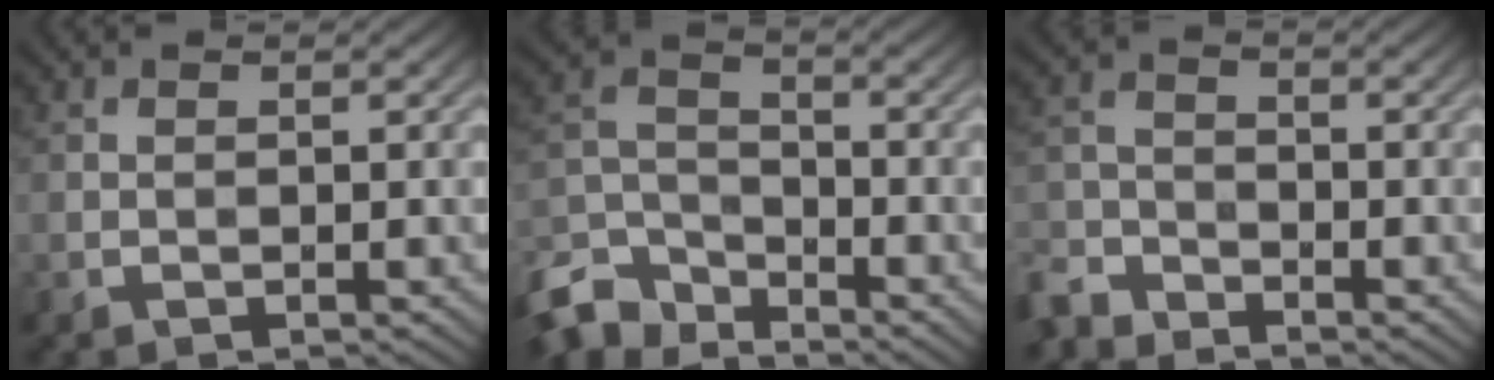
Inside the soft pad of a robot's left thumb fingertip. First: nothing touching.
{"total": 8.7, "force": [-6.9, 4.0, 3.5], "torque": [-0.086, -0.010, -0.156]}
{"total": 5.0, "force": [-4.4, 1.9, 1.3], "torque": [-0.032, -0.011, -0.108]}